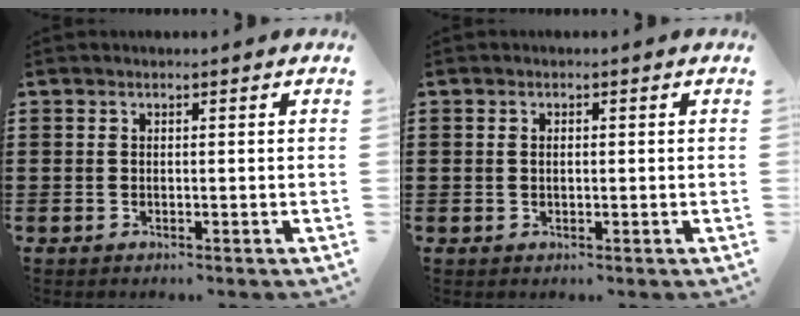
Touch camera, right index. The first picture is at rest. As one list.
[{"total": 1.0, "force": [0.1, 0.5, 0.8], "torque": [-0.018, 0.003, 0.000]}]